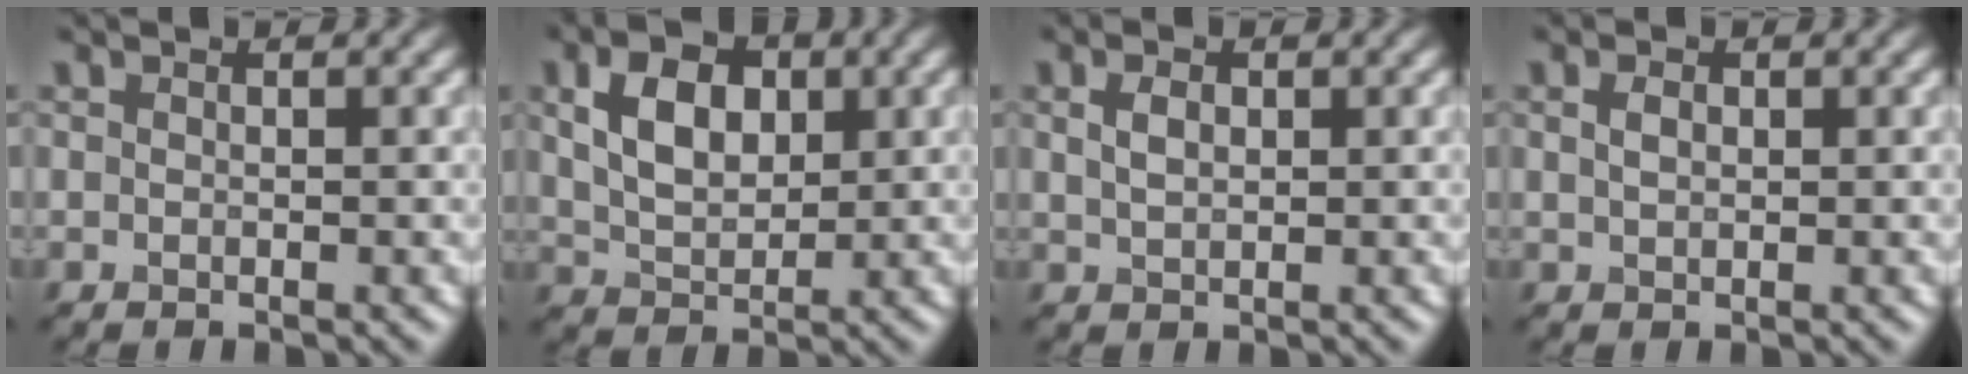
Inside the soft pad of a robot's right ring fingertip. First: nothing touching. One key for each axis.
{"total": 5.5, "fx": 1.7, "fy": 3.5, "fz": 4.0, "tx": -0.077, "ty": 0.004, "tz": 0.027}
{"total": 1.8, "fx": 0.6, "fy": 1.1, "fz": 1.3, "tx": -0.027, "ty": 0.001, "tz": 0.013}
{"total": 1.2, "fx": 0.4, "fy": 0.8, "fz": 0.8, "tx": -0.019, "ty": 0.002, "tz": 0.008}